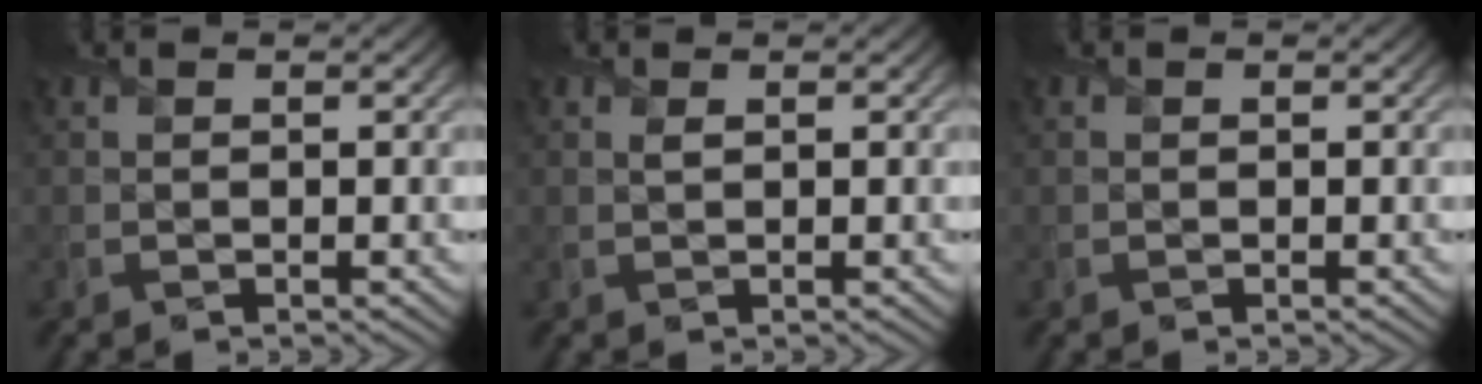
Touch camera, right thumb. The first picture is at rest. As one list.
[{"total": 0.6, "force": [0.3, 0.2, 0.4], "torque": [-0.011, 0.000, 0.006]}, {"total": 0.0}]